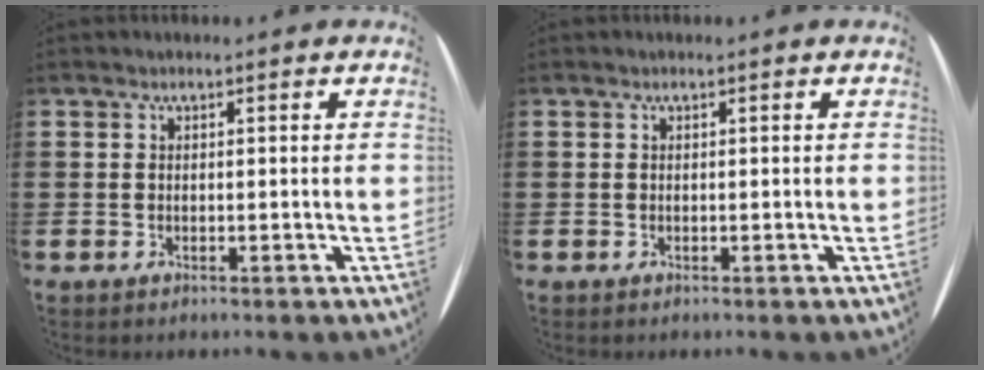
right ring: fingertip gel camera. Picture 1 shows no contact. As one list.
[{"total": 0.0}]